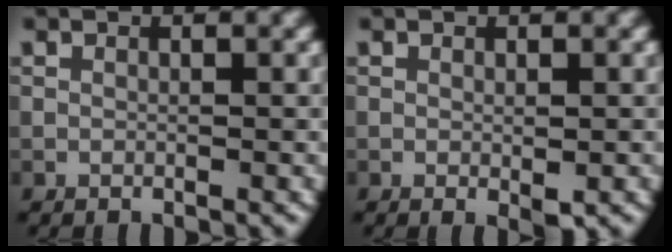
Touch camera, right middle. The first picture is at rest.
{"total": 1.1, "force": [-0.1, 0.3, 1.1], "torque": [-0.014, -0.005, -0.001]}